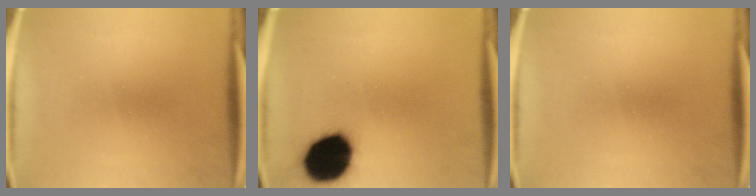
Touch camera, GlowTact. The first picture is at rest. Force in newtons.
{"total": 17.3}
{"total": 0.0}